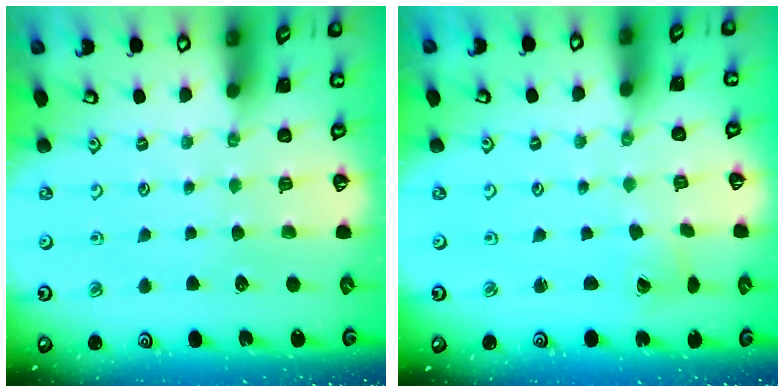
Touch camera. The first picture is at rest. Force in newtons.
{"total": 1.8, "press": 1.8, "slide": 0.1}